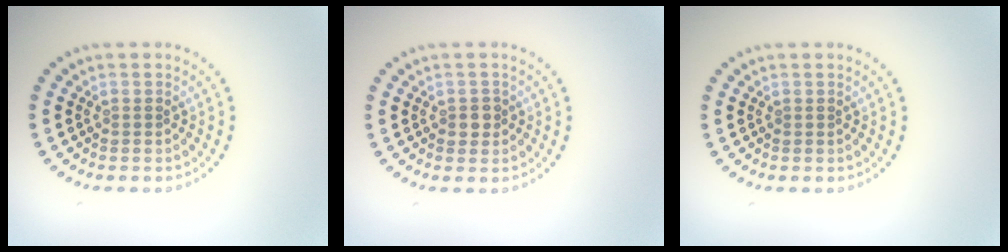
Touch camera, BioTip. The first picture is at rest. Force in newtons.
{"total": 1.2, "press": 1.1, "slide": 0.5}
{"total": 0.0}